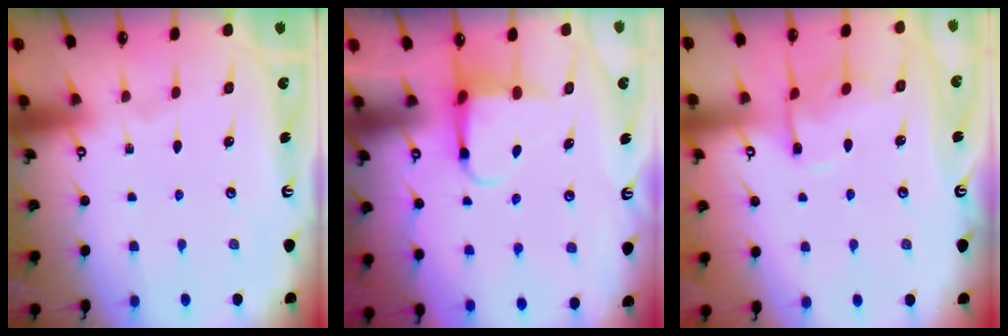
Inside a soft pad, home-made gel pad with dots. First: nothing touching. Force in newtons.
{"total": 3.9, "press": 3.9, "slide": 0.4}
{"total": 8.2, "press": 8.2, "slide": 0.7}